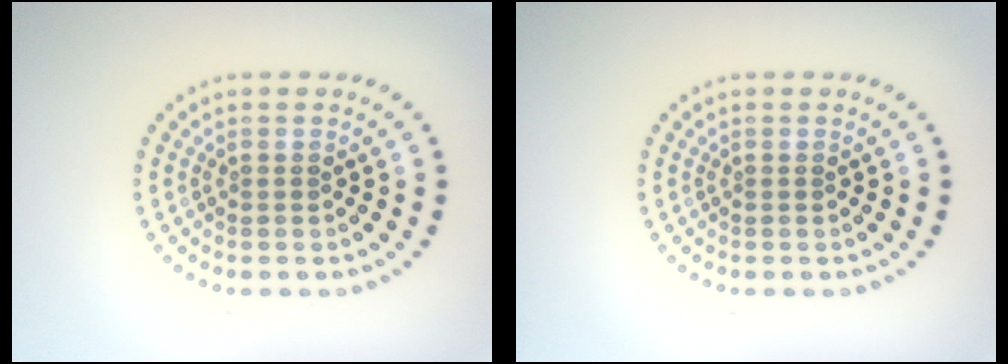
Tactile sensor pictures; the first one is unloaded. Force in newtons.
{"total": 0.0}